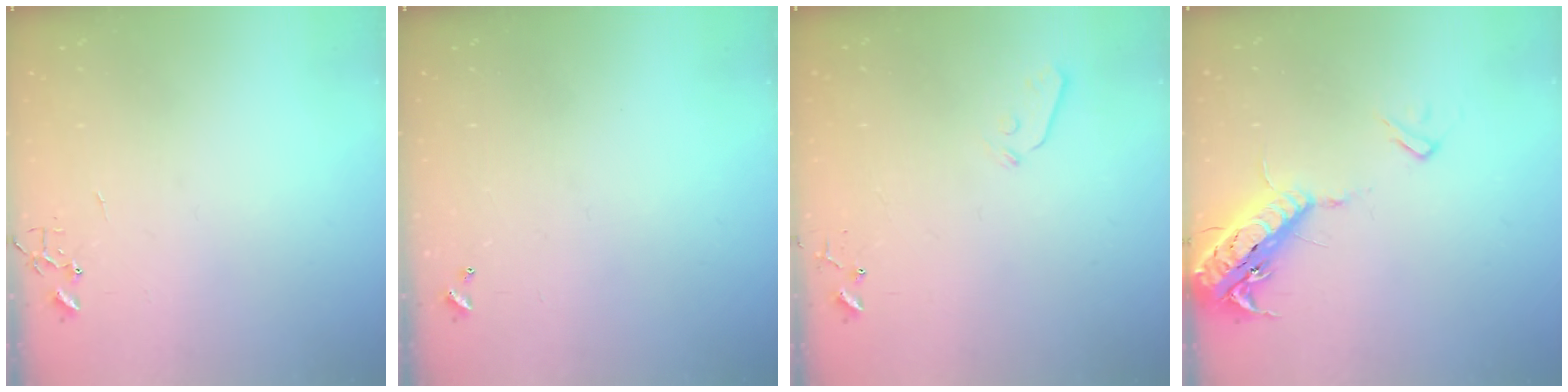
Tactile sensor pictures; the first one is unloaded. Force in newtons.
{"total": 0.0}
{"total": 3.6, "press": 3.5, "slide": 0.7}
{"total": 18.4, "press": 18.0, "slide": 4.0}